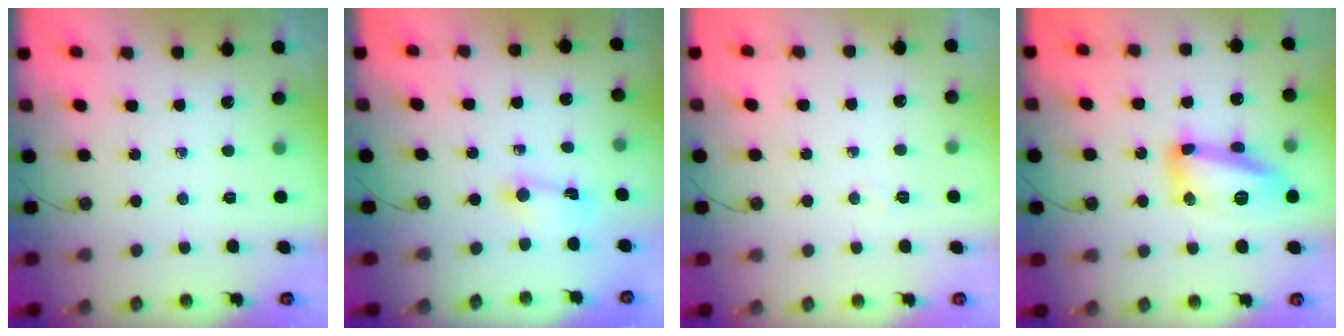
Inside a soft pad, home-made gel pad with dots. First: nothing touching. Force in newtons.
{"total": 1.8, "press": 1.8, "slide": 0.2}
{"total": 3.1, "press": 3.0, "slide": 0.7}
{"total": 14.3, "press": 14.3, "slide": 0.9}